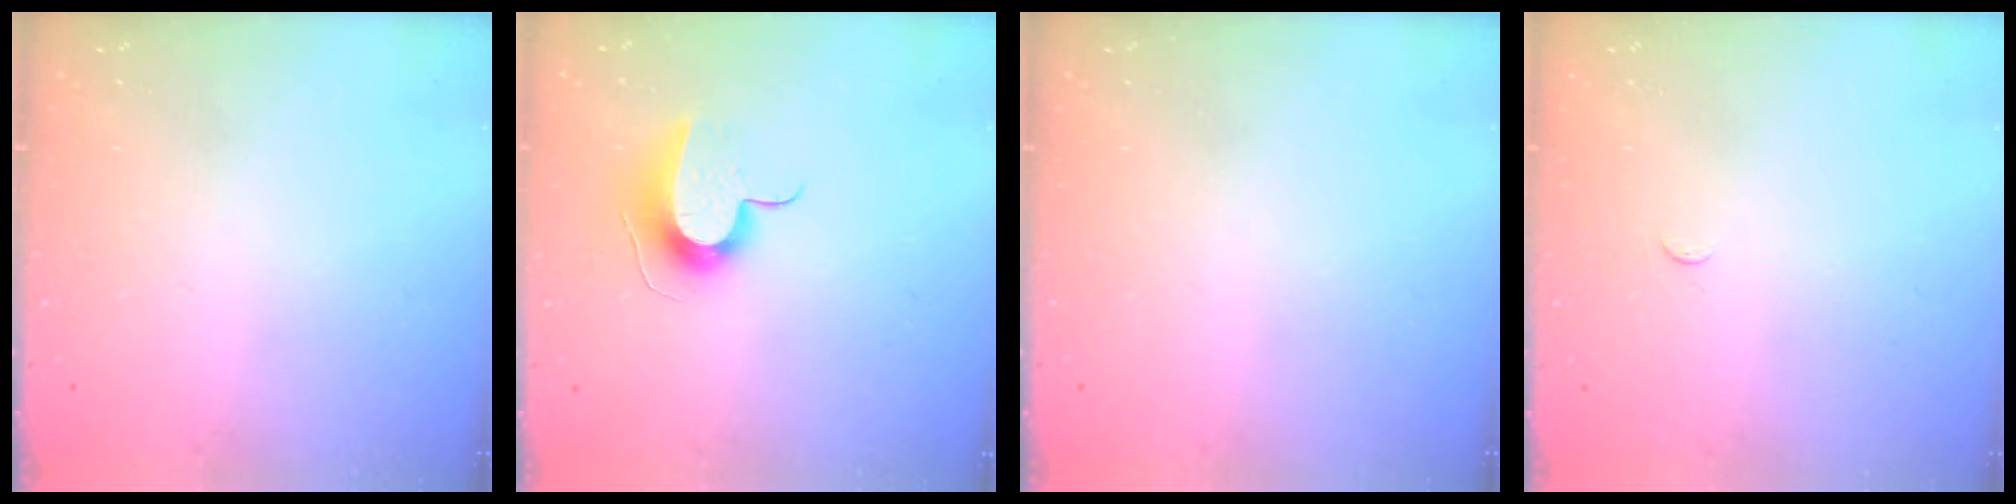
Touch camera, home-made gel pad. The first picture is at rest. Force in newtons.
{"total": 11.1, "press": 11.0, "slide": 0.5}
{"total": 0.0}
{"total": 2.9, "press": 2.8, "slide": 0.4}